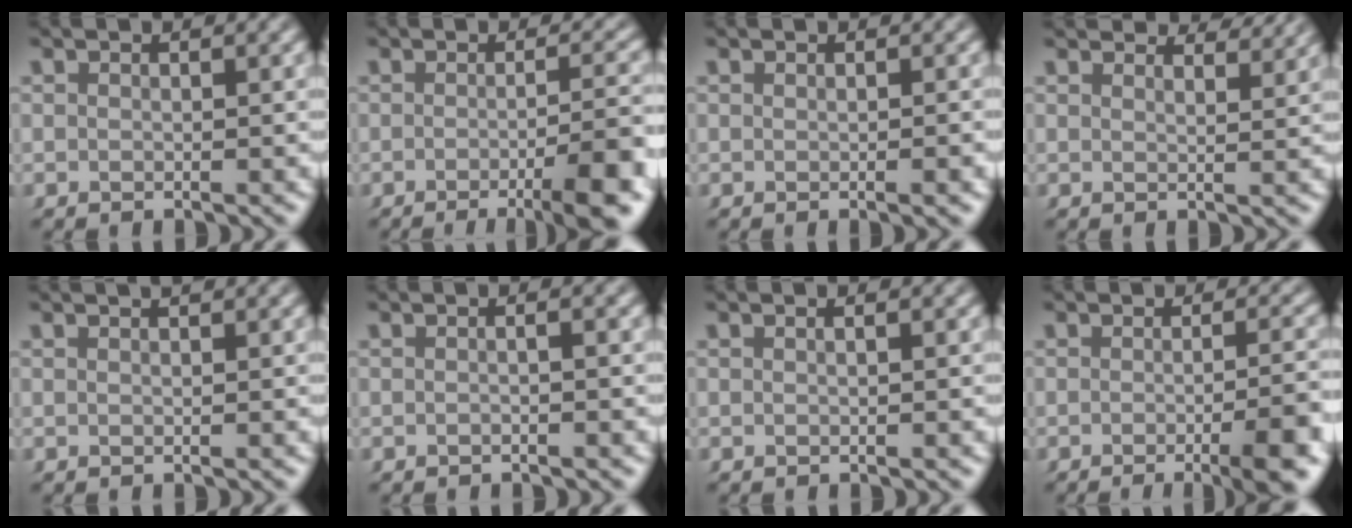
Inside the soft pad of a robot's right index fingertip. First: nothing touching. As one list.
[{"total": 7.4, "force": [-3.8, 1.7, 6.1], "torque": [-0.072, 0.000, -0.063]}, {"total": 0.9, "force": [-0.2, -0.1, 0.9], "torque": [-0.008, 0.004, -0.006]}, {"total": 3.8, "force": [3.7, 0.0, 0.8], "torque": [-0.002, 0.001, 0.054]}, {"total": 1.0, "force": [0.5, -0.2, 0.8], "torque": [-0.003, 0.004, 0.006]}, {"total": 1.1, "force": [-0.4, 0.0, 1.0], "torque": [-0.016, 0.007, -0.011]}, {"total": 0.5, "force": [0.0, -0.1, 0.5], "torque": [-0.008, 0.003, 0.000]}, {"total": 6.1, "force": [-2.8, 1.4, 5.3], "torque": [-0.060, 0.002, -0.051]}]